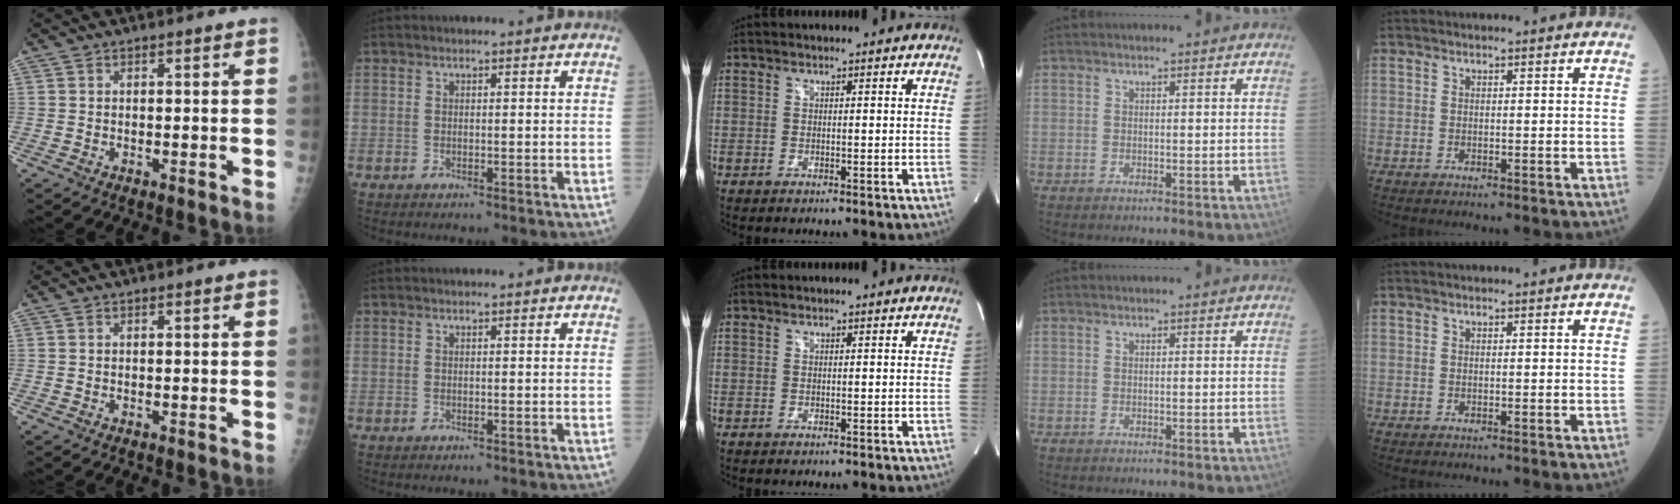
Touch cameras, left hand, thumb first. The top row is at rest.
{}